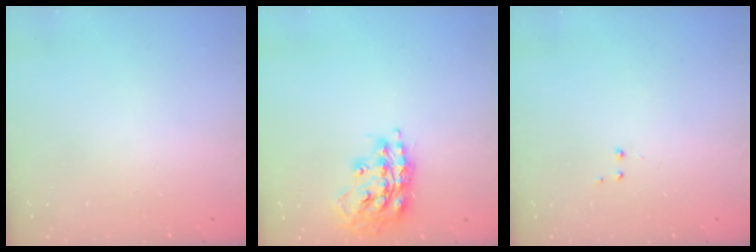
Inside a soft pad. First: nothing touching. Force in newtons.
{"total": 16.2, "press": 16.2, "slide": 1.4}
{"total": 2.8, "press": 2.7, "slide": 0.5}